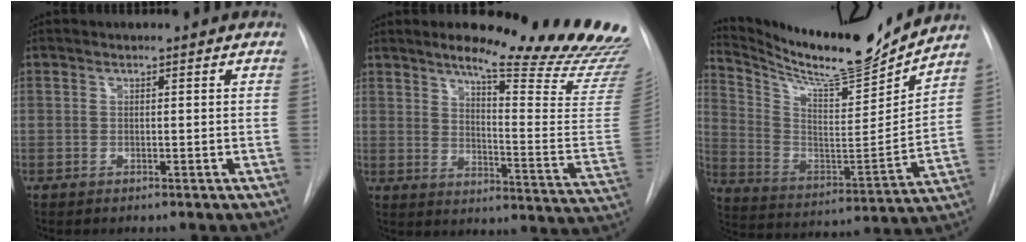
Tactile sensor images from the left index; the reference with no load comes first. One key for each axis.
{"total": 23.6, "fx": 19.6, "fy": 1.2, "fz": 13.1, "tx": -0.166, "ty": -0.112, "tz": 0.238}
{"total": 17.7, "fx": 16.5, "fy": 0.7, "fz": 6.3, "tx": -0.137, "ty": -0.058, "tz": 0.269}